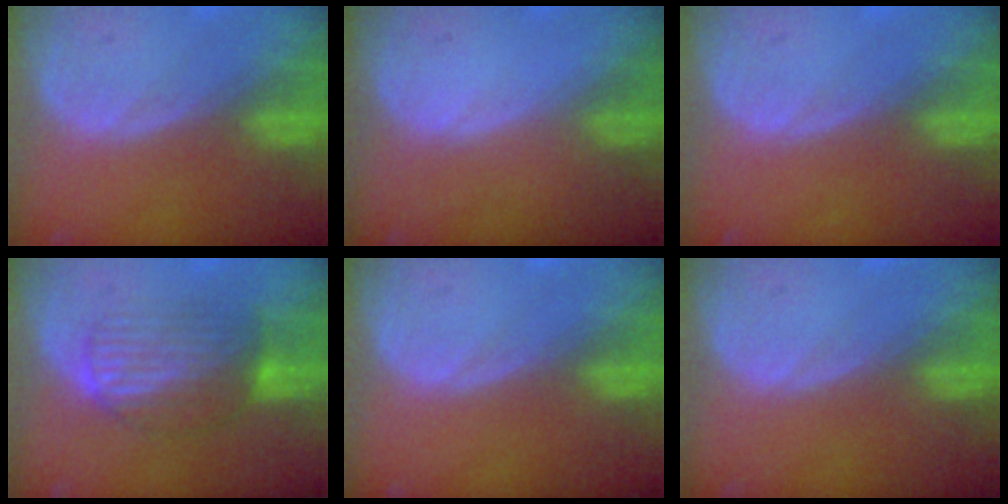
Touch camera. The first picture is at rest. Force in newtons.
{"total": 0.0}
{"total": 0.0}
{"total": 7.1, "press": 6.6, "slide": 2.7}
{"total": 0.0}
{"total": 0.0}